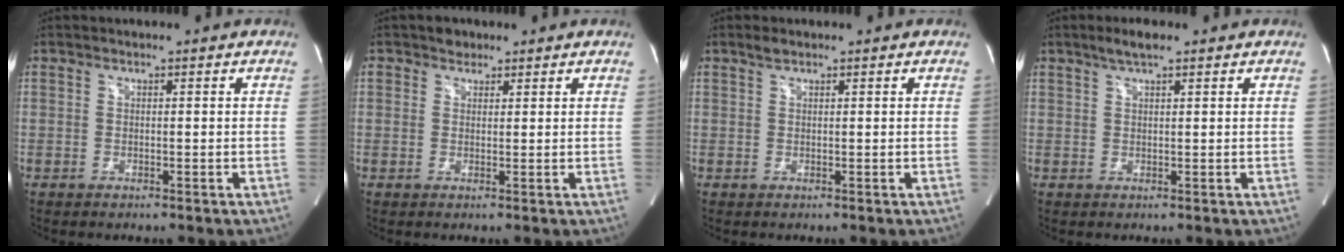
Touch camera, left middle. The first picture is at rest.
{"total": 1.9, "force": [1.2, 1.4, 0.3], "torque": [-0.005, 0.004, 0.016]}
{"total": 1.1, "force": [0.8, 0.4, 0.5], "torque": [-0.015, 0.006, 0.018]}
{"total": 3.0, "force": [2.1, 0.5, 2.1], "torque": [-0.046, 0.009, 0.039]}